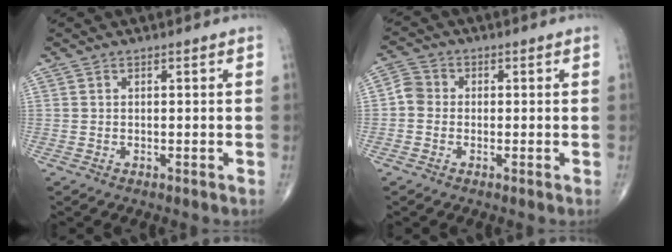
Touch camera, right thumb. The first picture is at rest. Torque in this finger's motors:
{"motor_torque": [-0.17, 0.17, 0.09, -0.06, 0.02]}